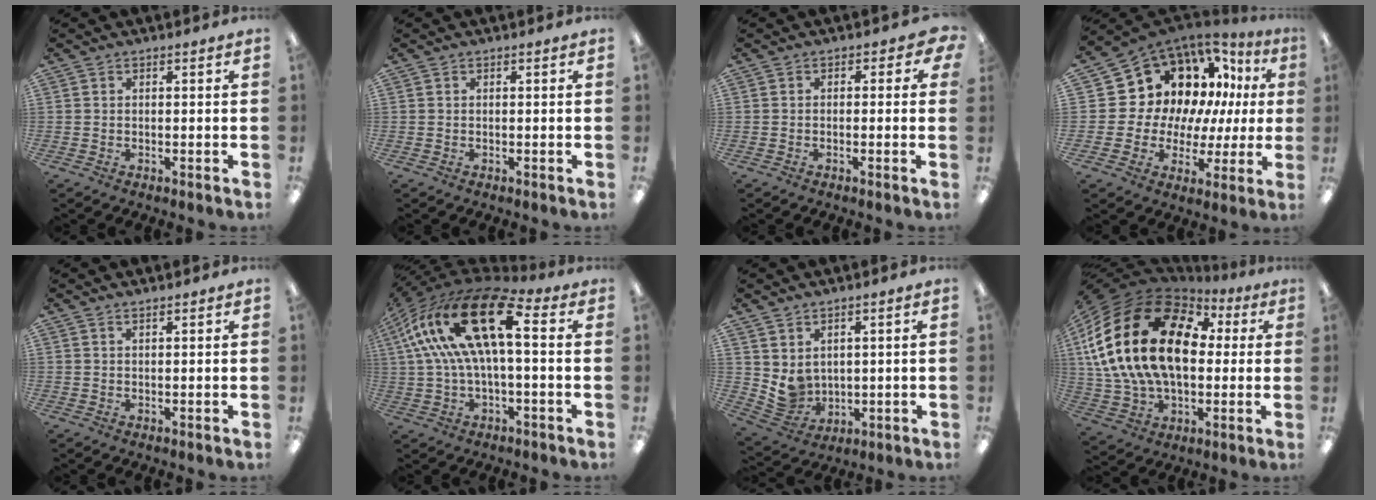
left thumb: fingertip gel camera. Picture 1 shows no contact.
{"total": 0.0}
{"total": 2.1, "force": [-0.8, 1.3, 1.5], "torque": [-0.018, 0.006, -0.018]}
{"total": 15.9, "force": [6.2, 13.1, 6.4], "torque": [-0.122, -0.046, 0.135]}
{"total": 0.9, "force": [0.9, 0.0, 0.2], "torque": [-0.005, -0.001, 0.017]}
{"total": 25.3, "force": [6.2, 11.2, 21.9], "torque": [-0.429, -0.008, 0.103]}
{"total": 5.8, "force": [3.1, 4.7, 1.5], "torque": [-0.045, -0.021, 0.066]}
{"total": 26.2, "force": [5.0, 17.2, 19.1], "torque": [-0.409, 0.001, 0.092]}